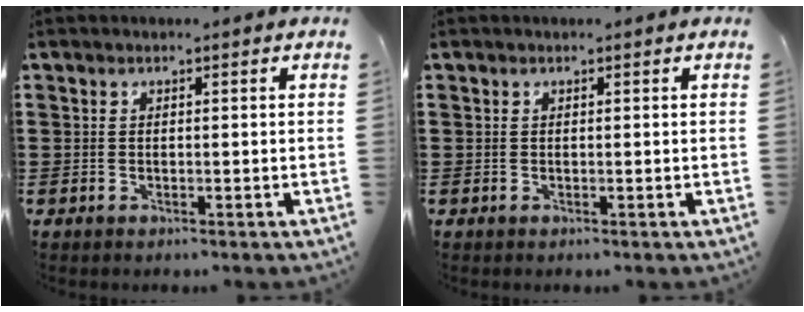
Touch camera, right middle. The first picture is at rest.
{"total": 0.0}